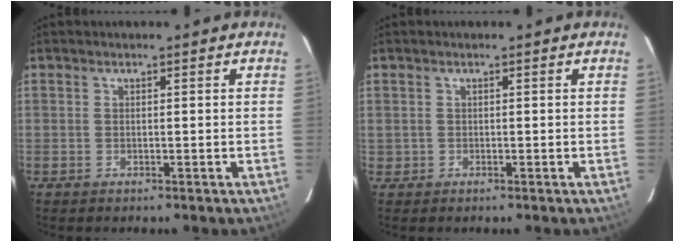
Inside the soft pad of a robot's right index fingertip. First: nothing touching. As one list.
[{"total": 1.0, "force": [-0.2, 1.0, -0.1], "torque": [0.001, 0.003, 0.000]}]